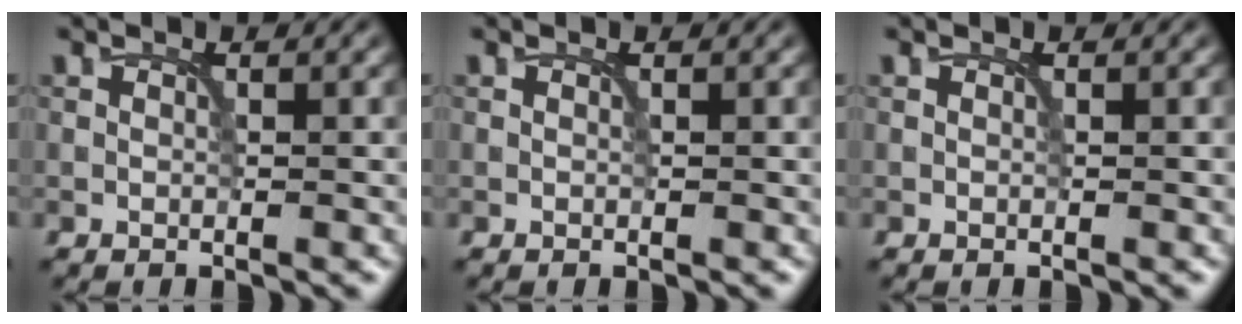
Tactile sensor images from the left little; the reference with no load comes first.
{"total": 0.0}
{"total": 0.0}